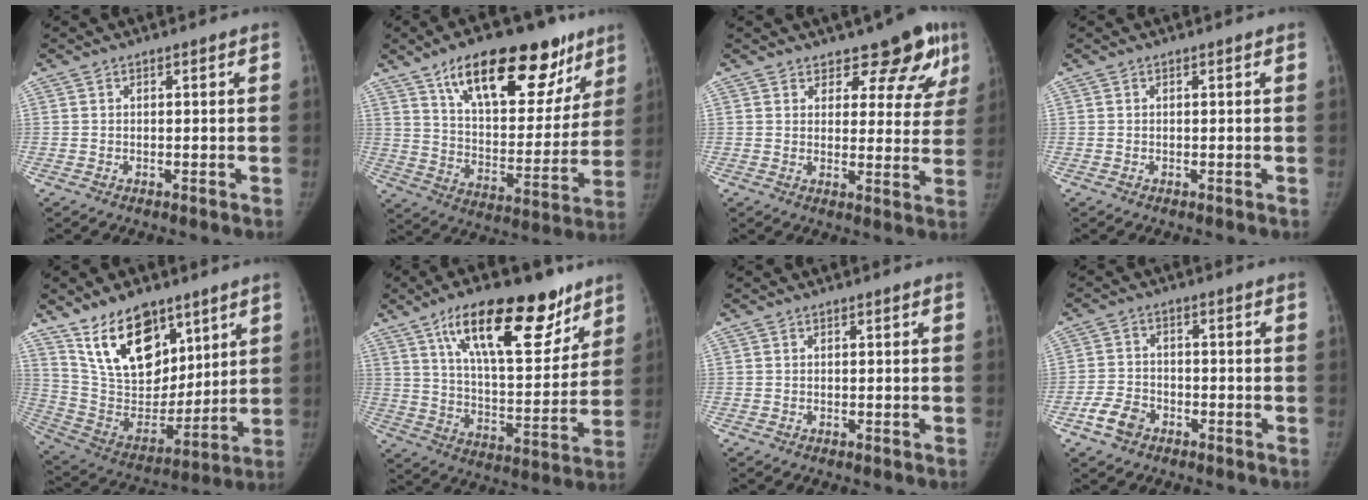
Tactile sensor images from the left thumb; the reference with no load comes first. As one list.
[{"total": 26.4, "force": [15.6, 11.9, 17.6], "torque": [-0.211, -0.033, 0.245]}, {"total": 9.6, "force": [7.1, 5.1, 4.1], "torque": [-0.001, -0.040, 0.075]}, {"total": 0.0}, {"total": 18.9, "force": [11.7, 10.6, 10.3], "torque": [-0.128, -0.066, 0.227]}, {"total": 23.6, "force": [14.0, 9.5, 16.5], "torque": [-0.211, -0.048, 0.229]}, {"total": 0.0}, {"total": 5.3, "force": [-3.1, 3.7, 2.3], "torque": [-0.041, 0.019, -0.057]}]